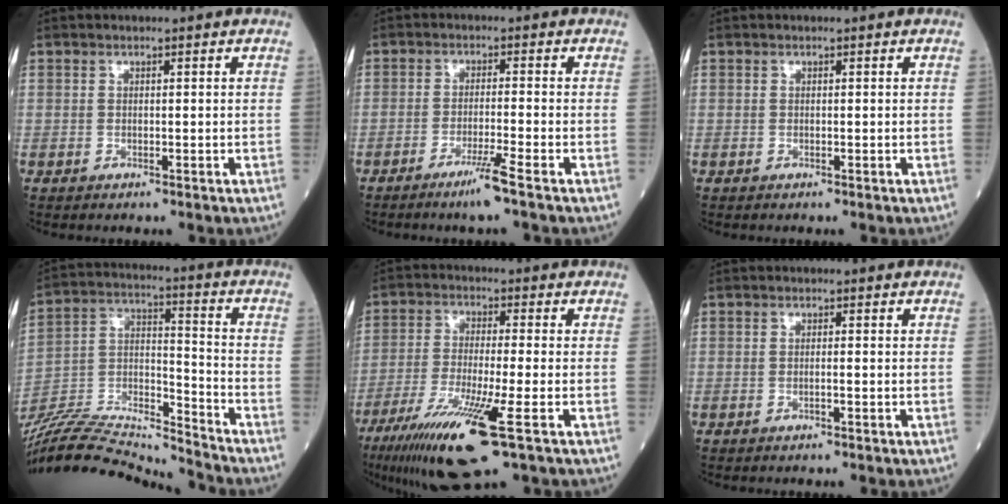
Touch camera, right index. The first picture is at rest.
{"total": 4.2, "force": [-2.8, -1.1, 3.0], "torque": [-0.060, -0.010, -0.057]}
{"total": 0.0}
{"total": 19.4, "force": [-18.8, 0.1, 4.8], "torque": [-0.097, 0.017, -0.328]}
{"total": 13.2, "force": [-6.8, 0.3, 11.3], "torque": [-0.222, -0.038, -0.120]}
{"total": 0.9, "force": [-0.3, -0.1, 0.9], "torque": [-0.018, 0.000, -0.006]}